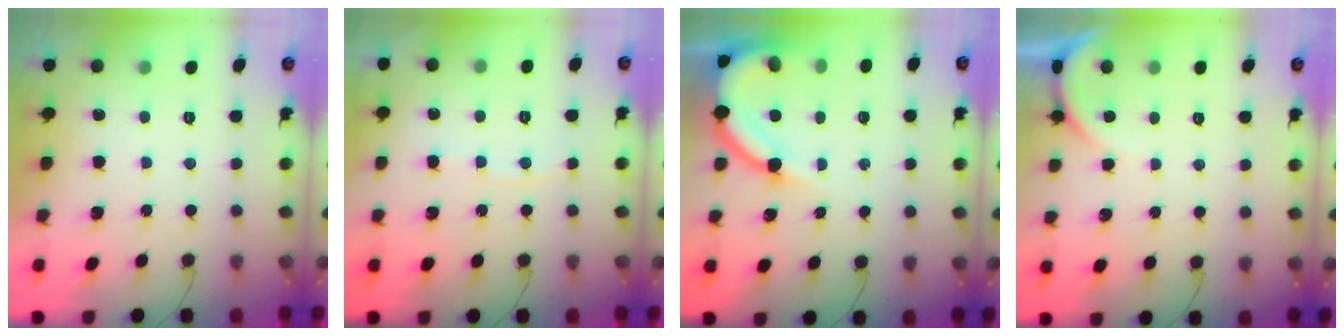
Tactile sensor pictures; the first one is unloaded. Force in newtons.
{"total": 2.9, "press": 2.8, "slide": 0.4}
{"total": 11.2, "press": 11.1, "slide": 1.2}
{"total": 1.6, "press": 1.6, "slide": 0.1}